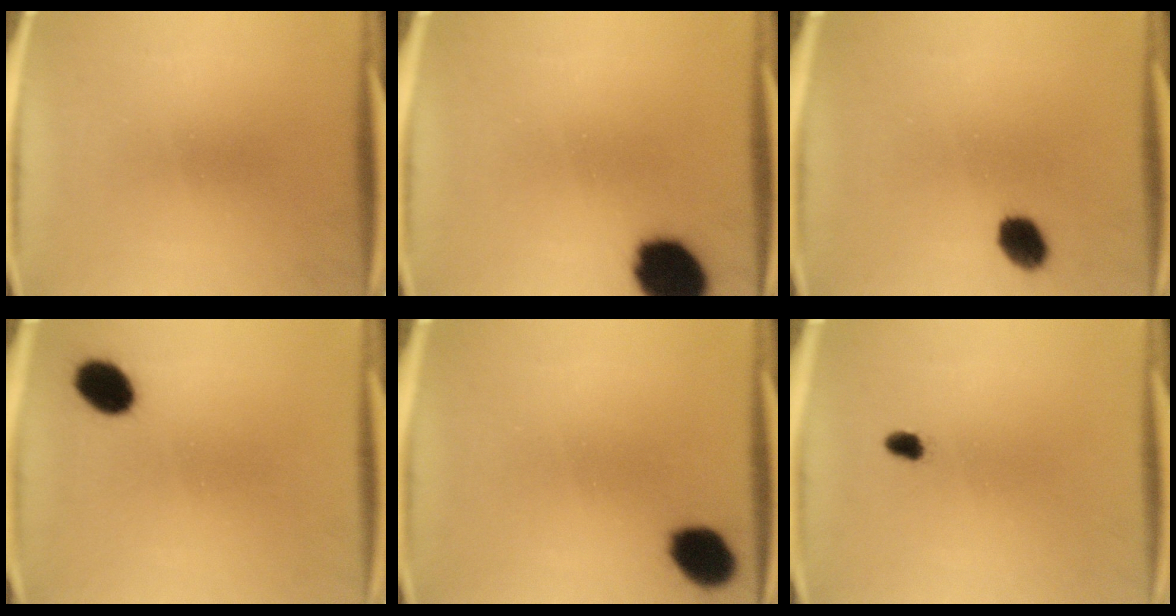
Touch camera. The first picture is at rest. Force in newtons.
{"total": 14.1}
{"total": 5.3}
{"total": 7.1}
{"total": 8.3}
{"total": 1.8}